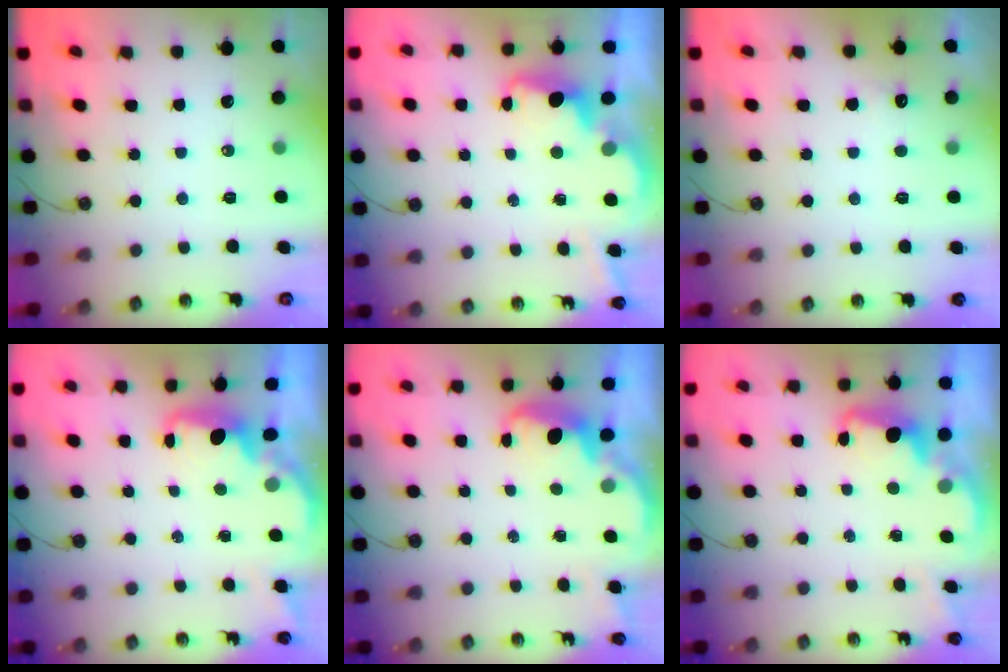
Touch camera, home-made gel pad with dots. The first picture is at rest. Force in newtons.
{"total": 3.6, "press": 3.6, "slide": 0.7}
{"total": 4.4, "press": 4.2, "slide": 1.1}
{"total": 1.5, "press": 1.3, "slide": 0.7}
{"total": 2.8, "press": 2.7, "slide": 0.6}
{"total": 2.4, "press": 2.3, "slide": 0.5}